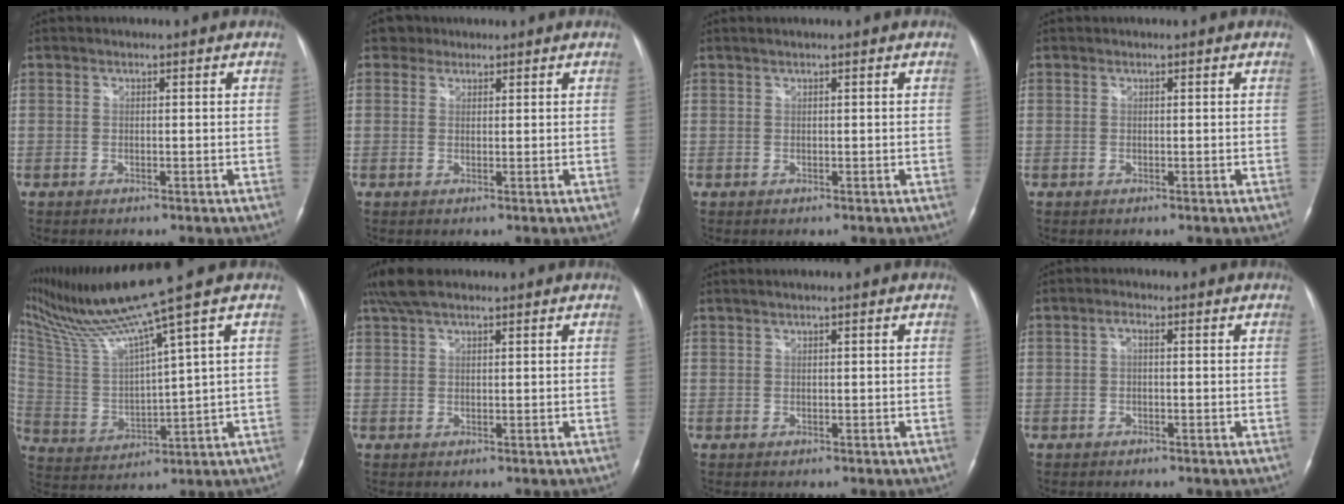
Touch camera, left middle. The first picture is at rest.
{"total": 1.9, "force": [1.3, 1.4, -0.3], "torque": [0.010, 0.003, 0.013]}
{"total": 0.7, "force": [0.6, -0.1, 0.4], "torque": [-0.011, 0.008, 0.015]}
{"total": 0.0}
{"total": 13.8, "force": [10.7, -3.1, 8.2], "torque": [-0.162, -0.008, 0.209]}
{"total": 5.0, "force": [3.9, 1.5, 2.8], "torque": [-0.065, 0.022, 0.075]}
{"total": 0.9, "force": [0.7, -0.2, 0.5], "torque": [-0.014, 0.008, 0.017]}
{"total": 1.1, "force": [0.1, 0.4, 1.0], "torque": [-0.018, 0.003, -0.002]}